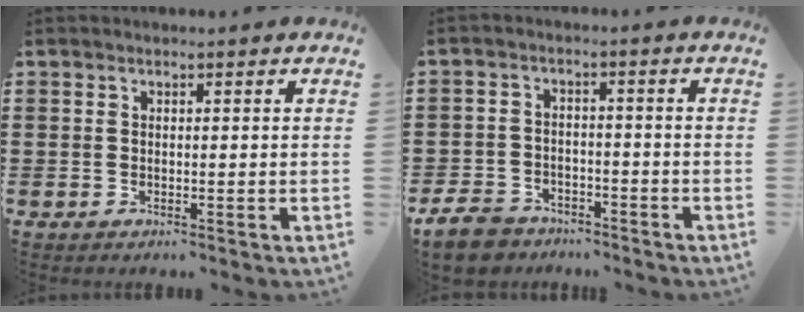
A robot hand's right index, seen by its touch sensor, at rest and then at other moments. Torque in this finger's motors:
{"motor_torque": [-1.30, 0.84, -1.05, -0.21]}